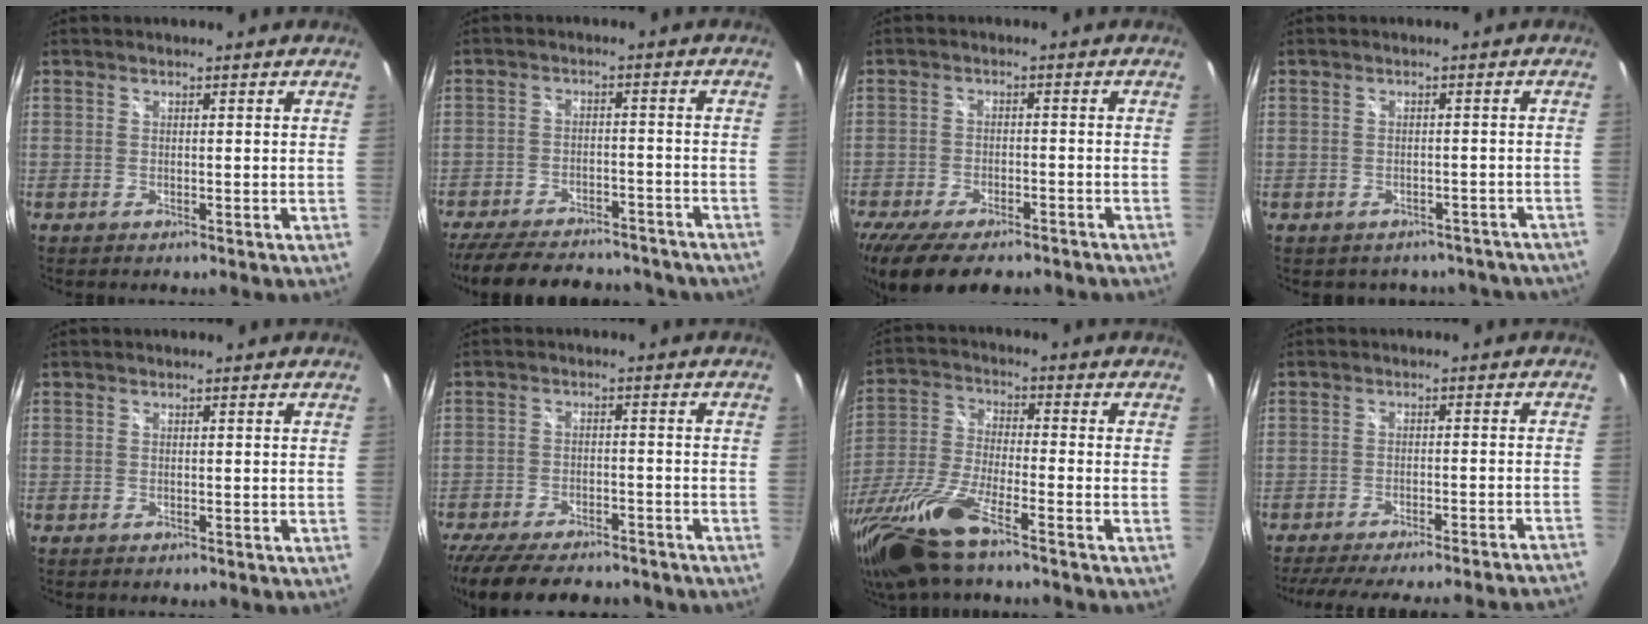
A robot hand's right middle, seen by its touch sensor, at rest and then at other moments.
{"total": 23.9, "force": [-19.8, 8.5, 10.4], "torque": [-0.217, -0.007, -0.264]}
{"total": 14.7, "force": [-11.3, 5.2, 7.9], "torque": [-0.174, -0.043, -0.178]}
{"total": 11.0, "force": [-9.2, 5.5, 2.7], "torque": [-0.050, 0.008, -0.087]}
{"total": 0.0}
{"total": 19.1, "force": [-15.5, 6.5, 9.2], "torque": [-0.196, -0.032, -0.226]}
{"total": 17.5, "force": [-12.6, 2.8, 11.8], "torque": [-0.256, -0.049, -0.246]}
{"total": 21.7, "force": [-19.9, 0.4, 8.7], "torque": [-0.143, -0.024, -0.267]}